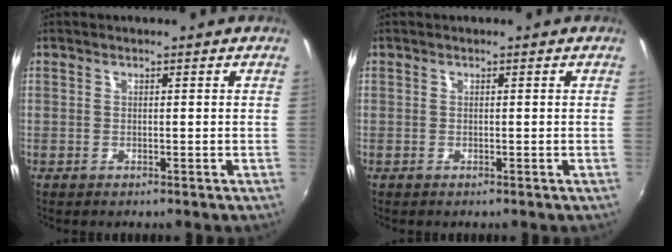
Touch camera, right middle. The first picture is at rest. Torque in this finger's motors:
{"motor_torque": [0.02, -0.06, 0.01, 0.00]}